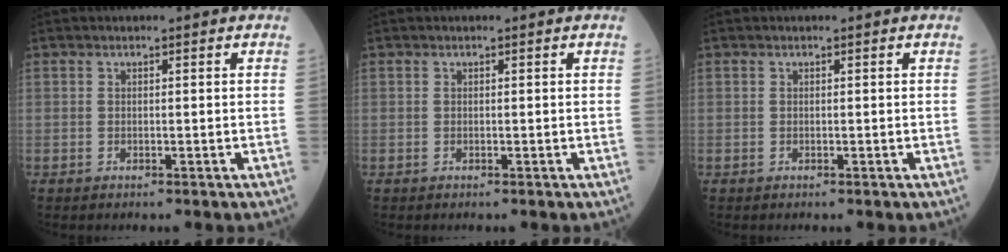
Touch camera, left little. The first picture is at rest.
{"total": 0.0}
{"total": 0.0}